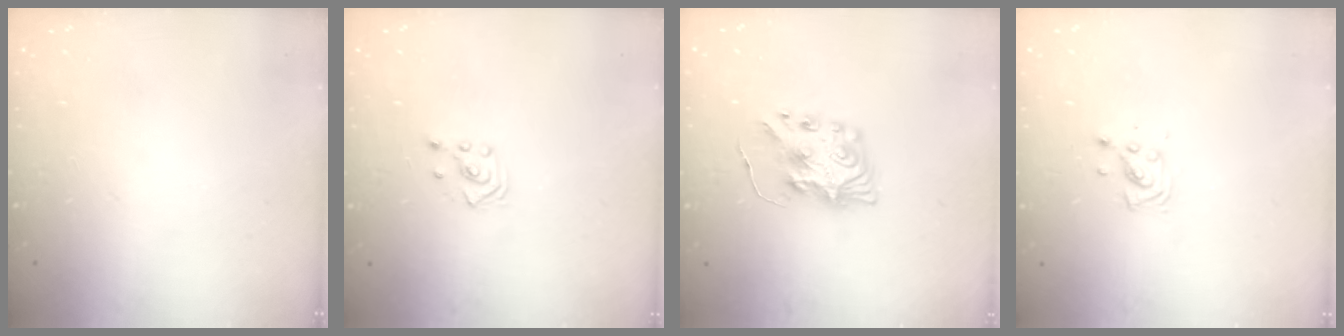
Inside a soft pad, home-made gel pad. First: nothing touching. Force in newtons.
{"total": 2.5, "press": 2.3, "slide": 1.0}
{"total": 8.7, "press": 8.7, "slide": 0.3}
{"total": 5.1, "press": 4.9, "slide": 1.3}